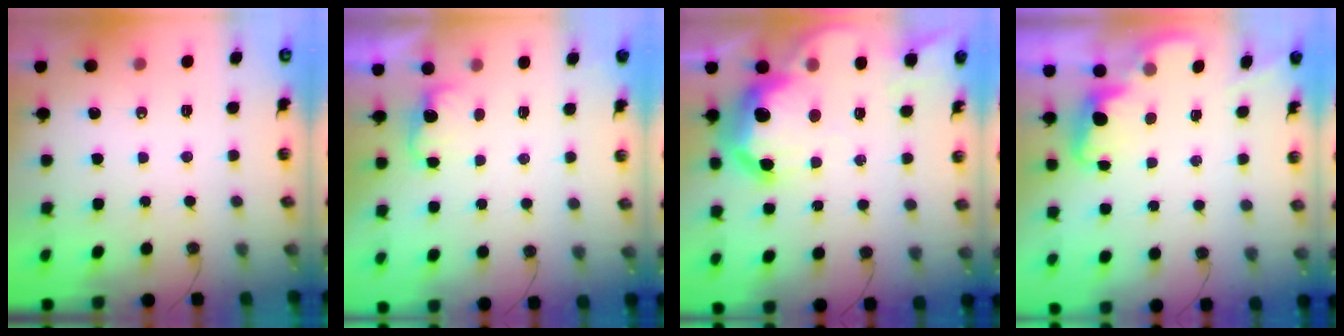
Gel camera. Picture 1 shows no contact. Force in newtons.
{"total": 2.9, "press": 2.8, "slide": 0.8}
{"total": 19.1, "press": 19.0, "slide": 1.3}
{"total": 2.5, "press": 2.4, "slide": 0.7}